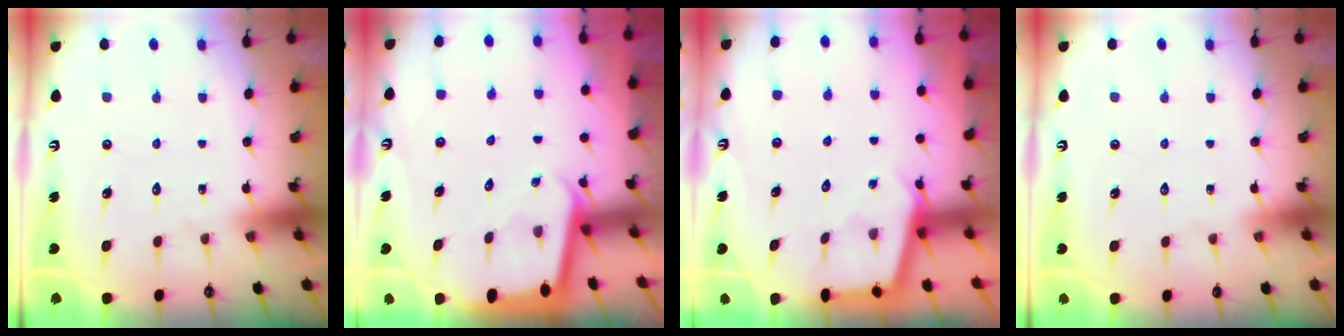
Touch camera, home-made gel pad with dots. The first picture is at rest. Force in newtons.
{"total": 1.9, "press": 1.9, "slide": 0.1}
{"total": 2.9, "press": 2.9, "slide": 0.3}
{"total": 0.0}